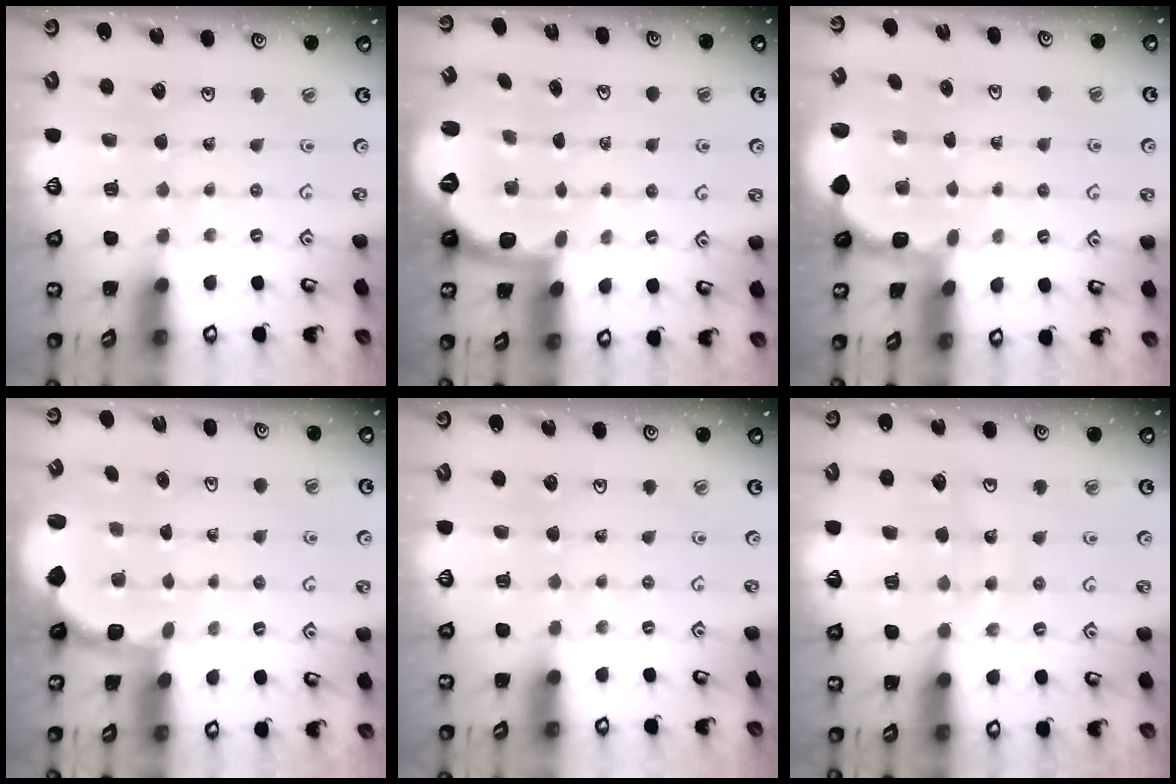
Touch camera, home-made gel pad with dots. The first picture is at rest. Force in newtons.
{"total": 2.6, "press": 1.5, "slide": 2.1}
{"total": 1.8, "press": 1.6, "slide": 0.7}
{"total": 2.7, "press": 2.2, "slide": 1.5}
{"total": 0.0}
{"total": 9.2, "press": 9.1, "slide": 1.1}